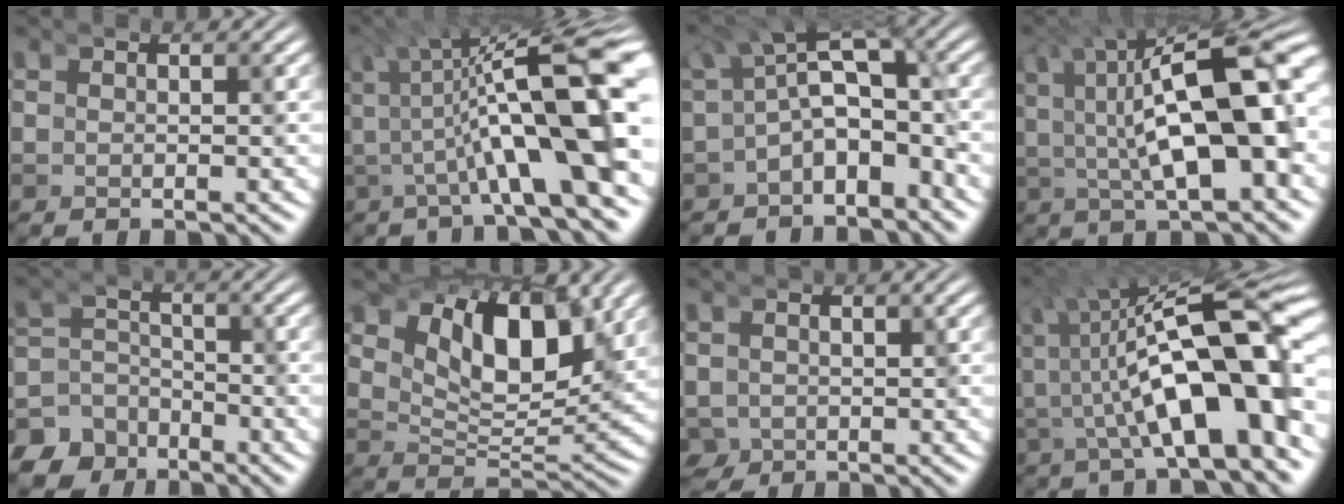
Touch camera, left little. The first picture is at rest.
{"total": 8.5, "force": [-2.4, 2.4, 7.8], "torque": [-0.108, -0.007, -0.042]}
{"total": 4.6, "force": [-1.4, 2.5, 3.6], "torque": [-0.072, -0.022, -0.021]}
{"total": 9.7, "force": [-1.0, 4.6, 8.5], "torque": [-0.138, -0.012, -0.014]}
{"total": 7.7, "force": [-5.9, 4.8, 0.9], "torque": [-0.035, -0.034, -0.105]}
{"total": 8.3, "force": [2.3, 4.2, 6.8], "torque": [-0.120, -0.007, 0.034]}
{"total": 4.1, "force": [-1.7, 3.5, 1.3], "torque": [-0.058, -0.036, -0.014]}
{"total": 10.0, "force": [-3.3, 4.2, 8.5], "torque": [-0.144, -0.007, -0.053]}